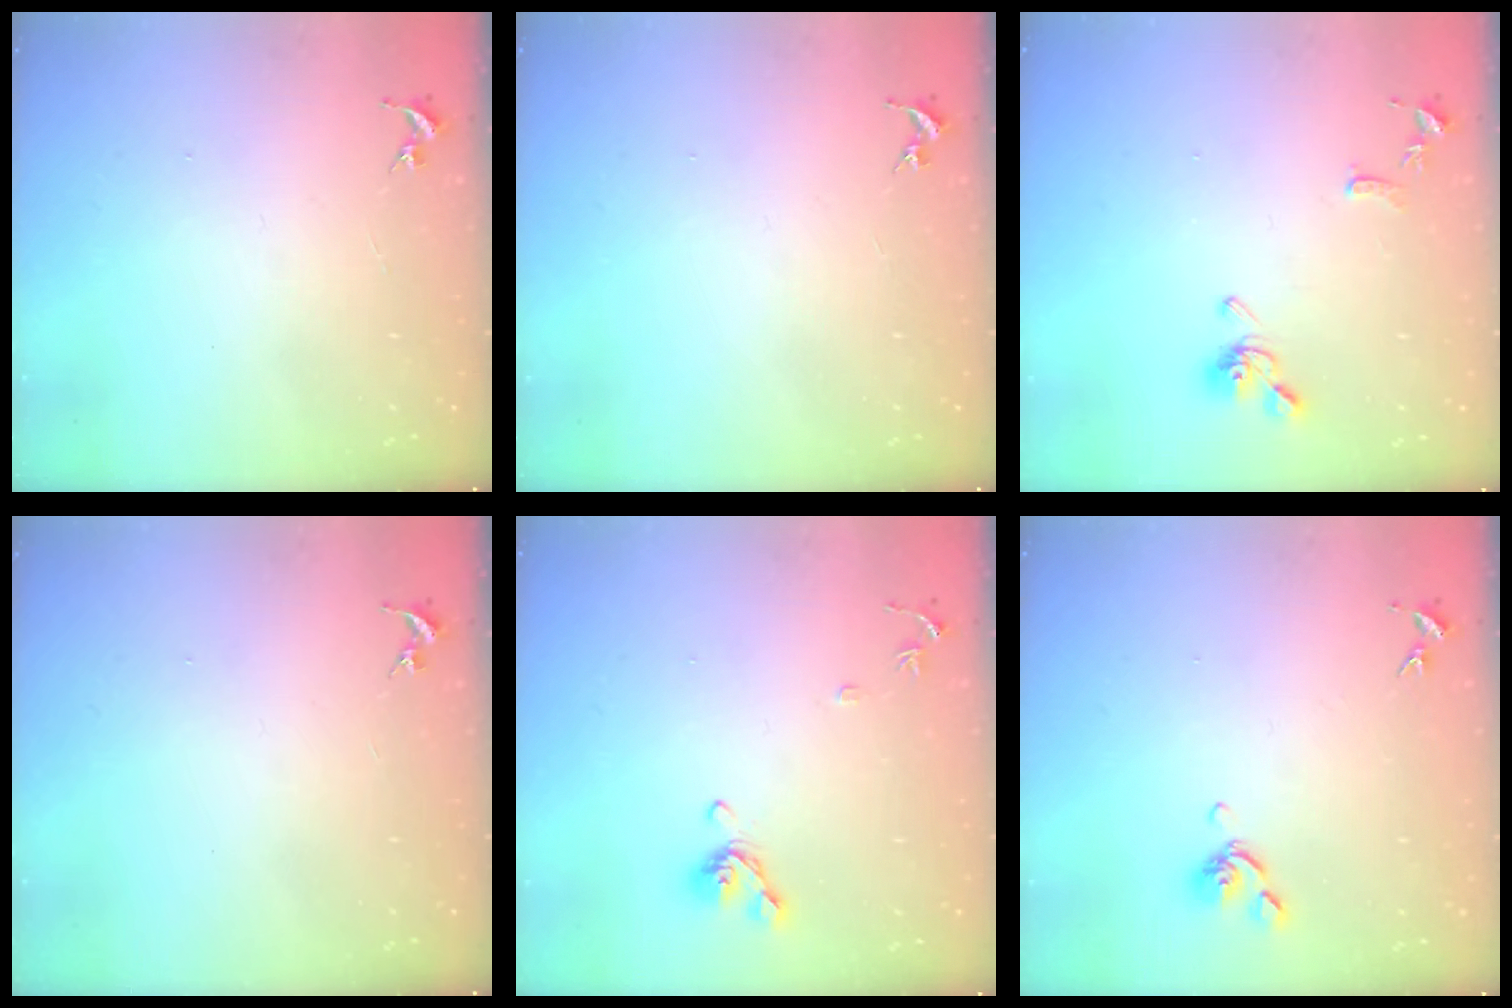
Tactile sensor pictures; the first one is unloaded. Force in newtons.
{"total": 0.0}
{"total": 10.1, "press": 10.1, "slide": 1.2}
{"total": 0.0}
{"total": 8.4, "press": 8.3, "slide": 1.5}
{"total": 6.8, "press": 6.7, "slide": 0.9}